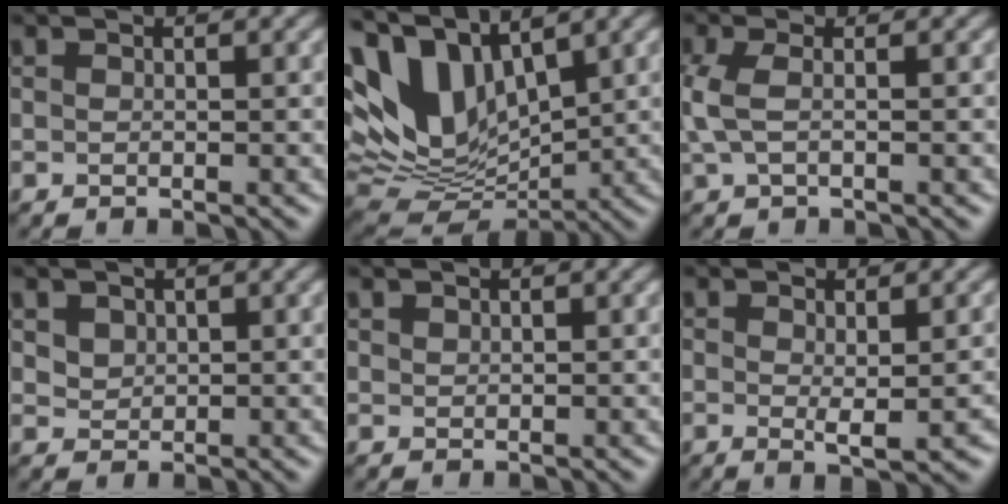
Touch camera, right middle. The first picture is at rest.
{"total": 10.0, "force": [4.7, 5.5, 6.9], "torque": [-0.171, 0.009, 0.097]}
{"total": 2.3, "force": [0.1, 0.9, 2.1], "torque": [-0.061, 0.004, 0.003]}
{"total": 1.1, "force": [0.8, 0.7, 0.0], "torque": [-0.004, 0.002, 0.021]}
{"total": 0.7, "force": [0.5, -0.1, -0.5], "torque": [0.006, 0.003, 0.016]}
{"total": 2.5, "force": [-0.1, 0.3, 2.5], "torque": [-0.038, -0.002, 0.005]}